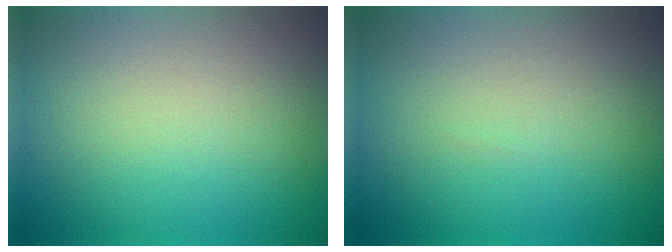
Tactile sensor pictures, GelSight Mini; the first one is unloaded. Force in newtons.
{"total": 0.0}